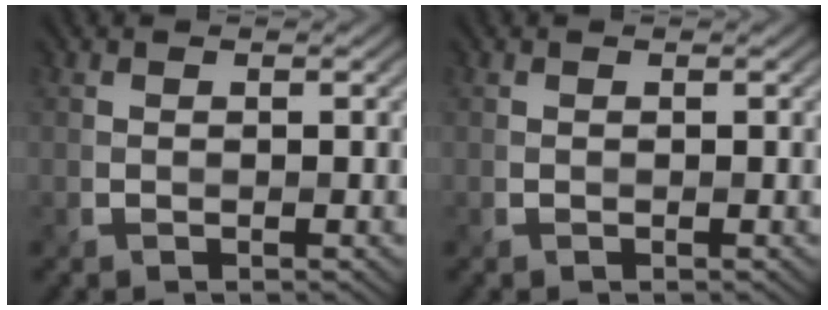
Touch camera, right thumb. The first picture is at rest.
{"total": 0.0}